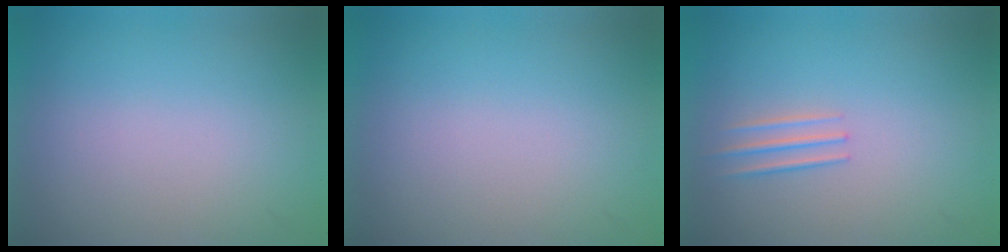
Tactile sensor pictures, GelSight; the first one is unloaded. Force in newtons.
{"total": 0.0}
{"total": 1.8}